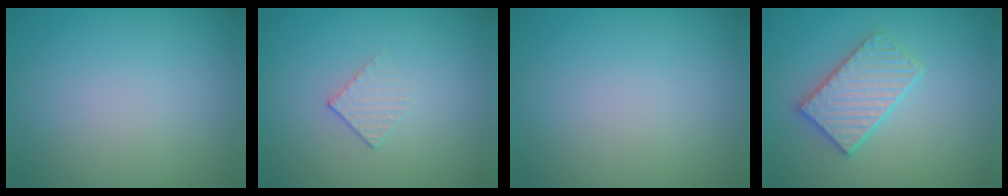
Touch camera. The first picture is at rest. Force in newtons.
{"total": 1.2, "press": 0.5, "slide": 1.1}
{"total": 0.0}
{"total": 3.4, "press": 3.3, "slide": 0.8}